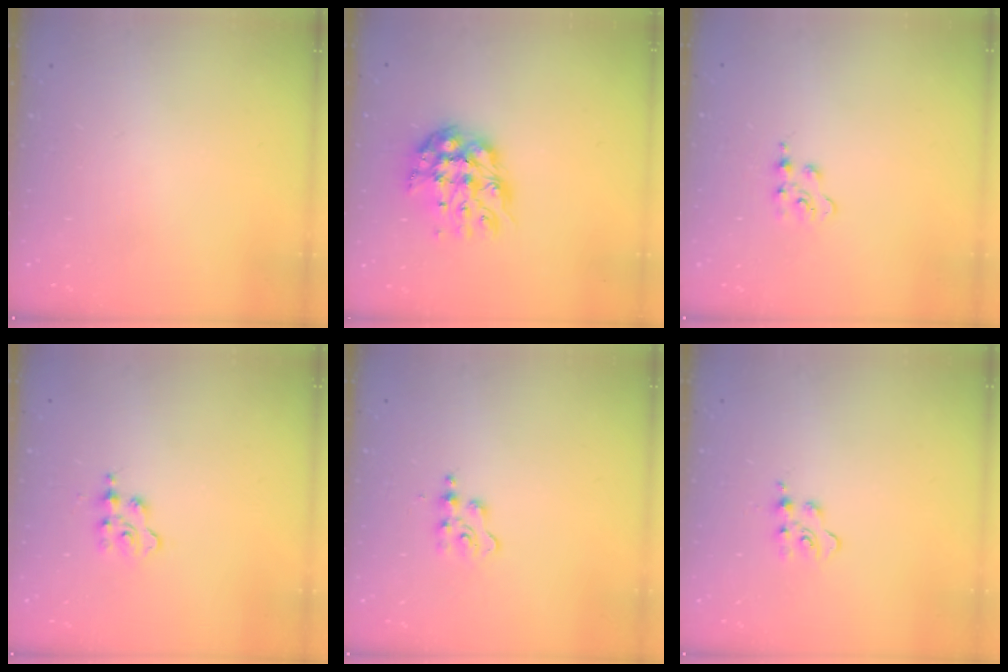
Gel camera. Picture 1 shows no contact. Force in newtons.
{"total": 11.7, "press": 11.6, "slide": 0.9}
{"total": 3.5, "press": 3.5, "slide": 0.6}
{"total": 2.3, "press": 2.3, "slide": 0.3}
{"total": 2.4, "press": 2.4, "slide": 0.3}
{"total": 5.5, "press": 5.4, "slide": 0.6}